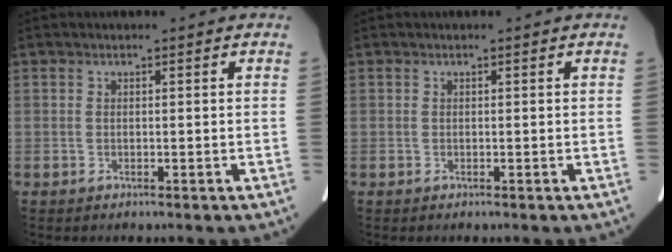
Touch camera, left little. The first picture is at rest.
{"total": 0.0}